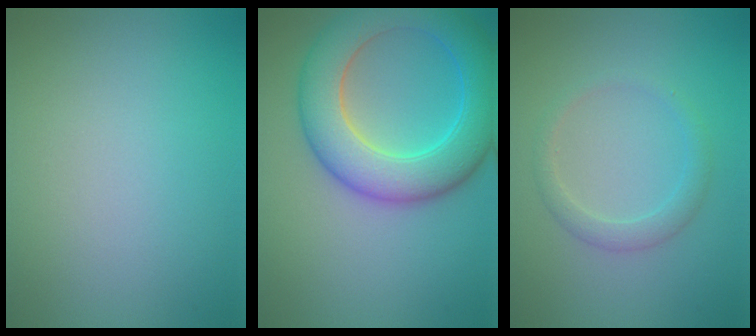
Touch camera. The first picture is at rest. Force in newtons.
{"total": 8.6, "press": 8.6, "slide": 0.1}
{"total": 1.9, "press": 1.9, "slide": 0.1}